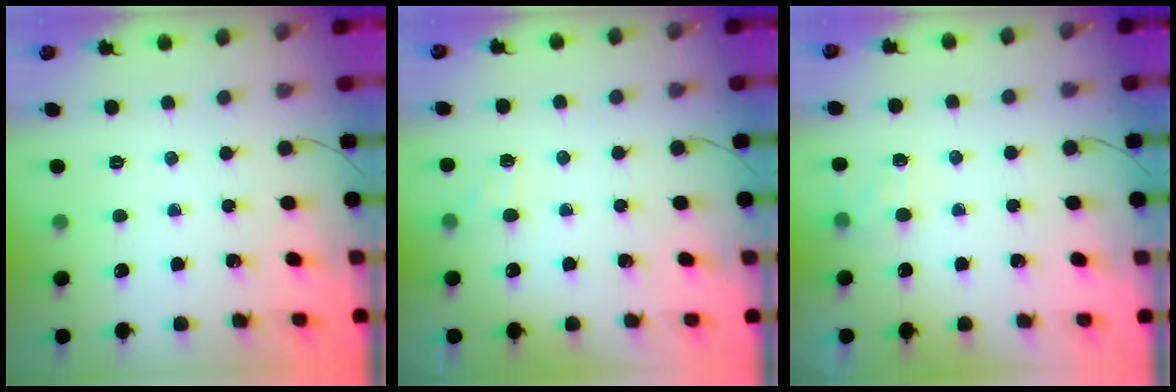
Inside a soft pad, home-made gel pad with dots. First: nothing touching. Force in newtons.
{"total": 5.0, "press": 4.9, "slide": 1.3}
{"total": 5.1, "press": 4.9, "slide": 1.5}